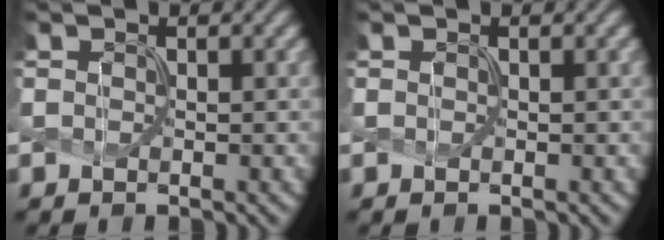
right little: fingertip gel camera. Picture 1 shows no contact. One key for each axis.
{"total": 0.0}